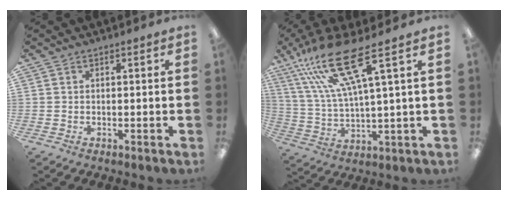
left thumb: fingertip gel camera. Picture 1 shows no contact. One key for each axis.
{"total": 17.7, "fx": 9.9, "fy": 3.6, "fz": 14.2, "tx": -0.291, "ty": -0.037, "tz": 0.158}